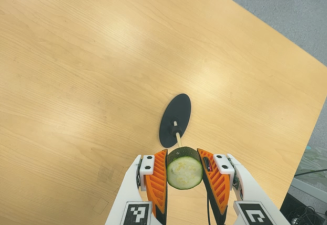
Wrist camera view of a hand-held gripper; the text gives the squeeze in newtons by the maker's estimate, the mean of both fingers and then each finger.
{"total": 13.4, "left": 12.5, "right": 14.4}